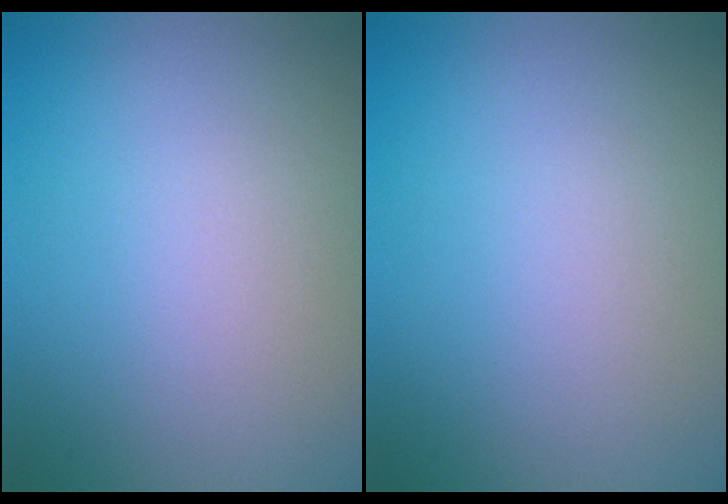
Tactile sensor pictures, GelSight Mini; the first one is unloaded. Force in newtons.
{"total": 0.0}